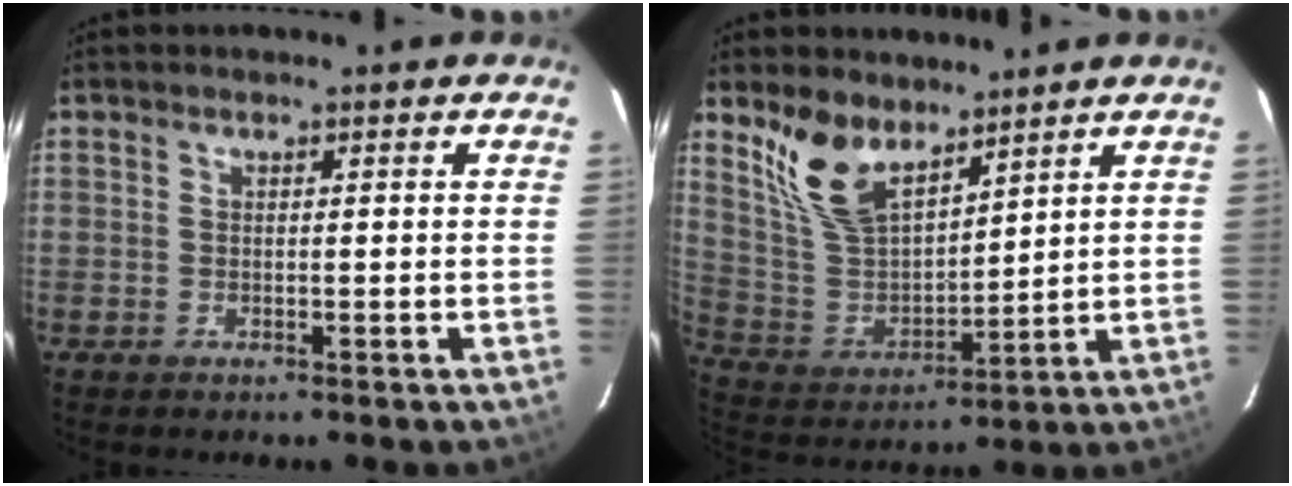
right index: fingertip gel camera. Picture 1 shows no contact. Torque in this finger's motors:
{"motor_torque": [0.32, 0.31, 0.56, 0.14]}